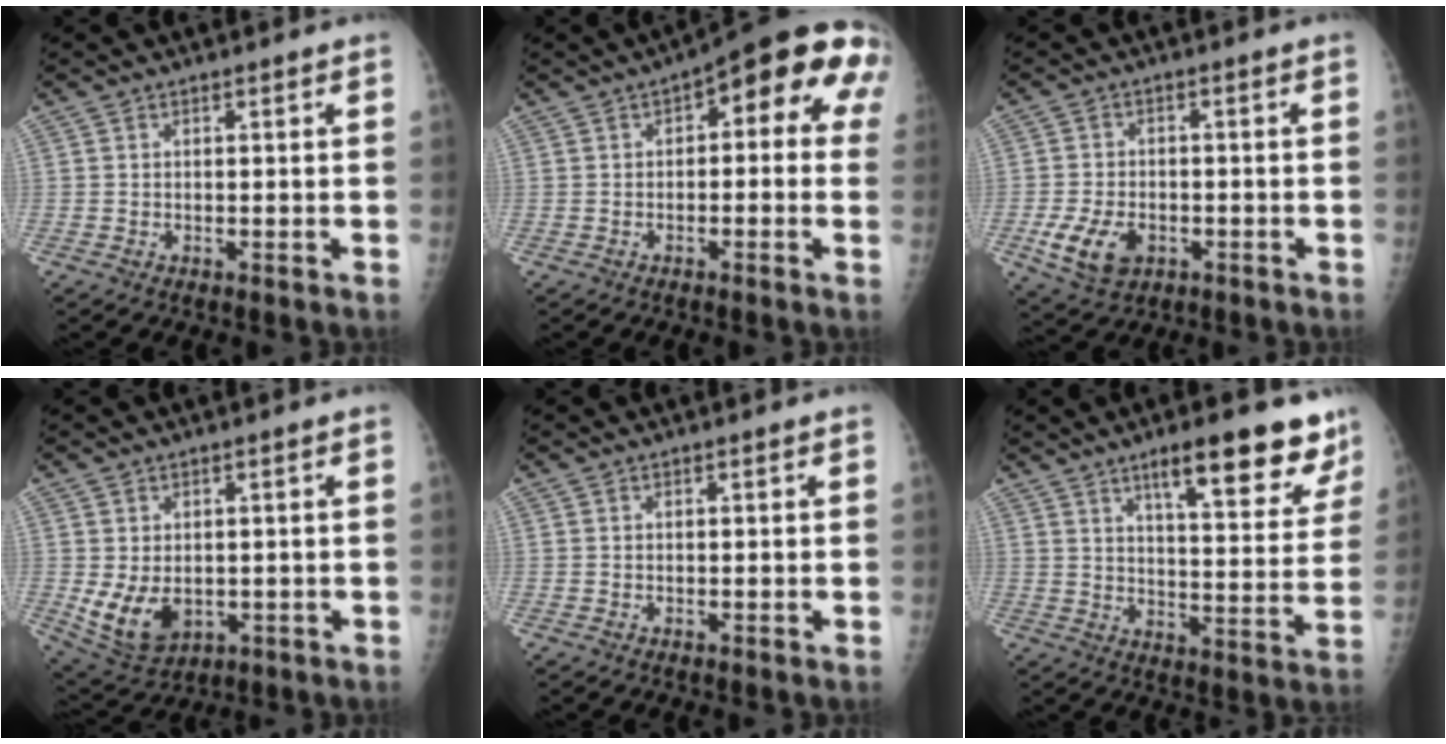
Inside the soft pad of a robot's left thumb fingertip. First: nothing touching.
{"total": 13.5, "force": [3.4, 5.8, 11.7], "torque": [-0.106, 0.028, 0.025]}
{"total": 8.1, "force": [-2.8, 5.4, 5.3], "torque": [-0.096, 0.004, -0.042]}
{"total": 8.4, "force": [-0.9, 6.0, 5.9], "torque": [-0.096, -0.013, 0.008]}
{"total": 0.0}
{"total": 16.3, "force": [11.0, 4.5, 11.2], "torque": [-0.105, -0.059, 0.157]}